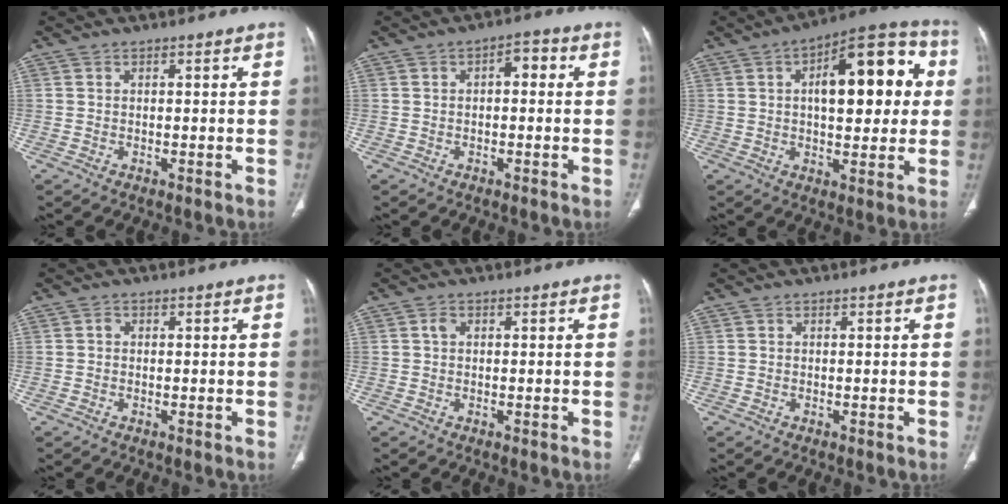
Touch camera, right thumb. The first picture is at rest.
{"total": 3.4, "force": [0.4, 1.8, 2.9], "torque": [-0.033, 0.013, -0.002]}
{"total": 18.8, "force": [3.7, 8.6, 16.3], "torque": [-0.184, 0.024, 0.046]}
{"total": 0.6, "force": [0.0, 0.5, 0.3], "torque": [-0.004, 0.002, -0.003]}
{"total": 1.1, "force": [0.2, 0.8, 0.7], "torque": [-0.014, 0.004, 0.004]}
{"total": 0.0}